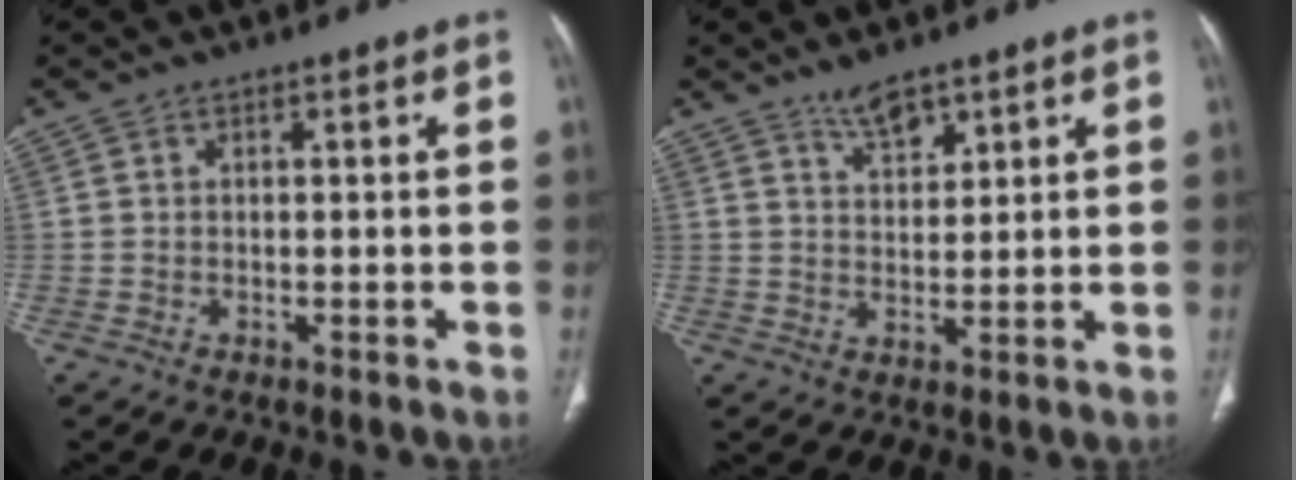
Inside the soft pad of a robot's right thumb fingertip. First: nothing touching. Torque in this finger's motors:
{"motor_torque": [0.53, 0.45, 0.08, -0.22, 0.00]}